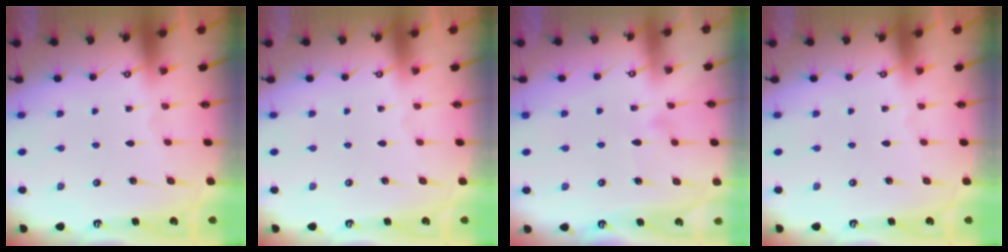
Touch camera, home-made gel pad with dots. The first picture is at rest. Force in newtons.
{"total": 0.0}
{"total": 7.5, "press": 7.5, "slide": 0.4}
{"total": 0.0}